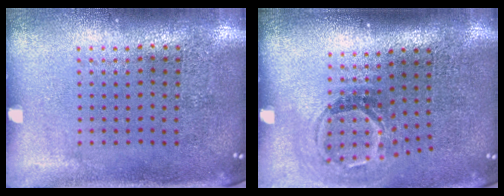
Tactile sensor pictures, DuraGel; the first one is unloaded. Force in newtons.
{"total": 1.8, "press": 1.2, "slide": 1.3}